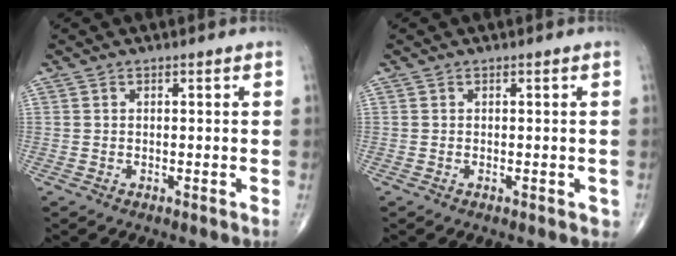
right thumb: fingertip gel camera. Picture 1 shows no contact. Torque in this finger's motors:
{"motor_torque": [0.04, 0.40, -0.13, -0.02, 0.02]}